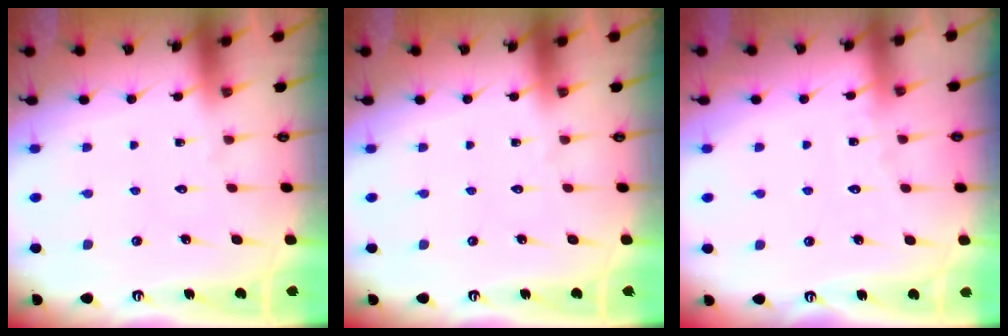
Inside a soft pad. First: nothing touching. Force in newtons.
{"total": 0.0}
{"total": 3.5, "press": 3.5, "slide": 0.3}